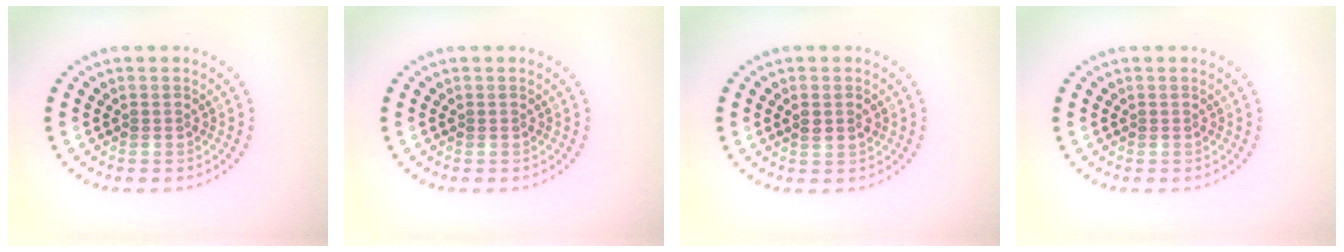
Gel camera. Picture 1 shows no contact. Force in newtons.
{"total": 0.0}
{"total": 1.4, "press": 1.4, "slide": 0.5}
{"total": 0.0}